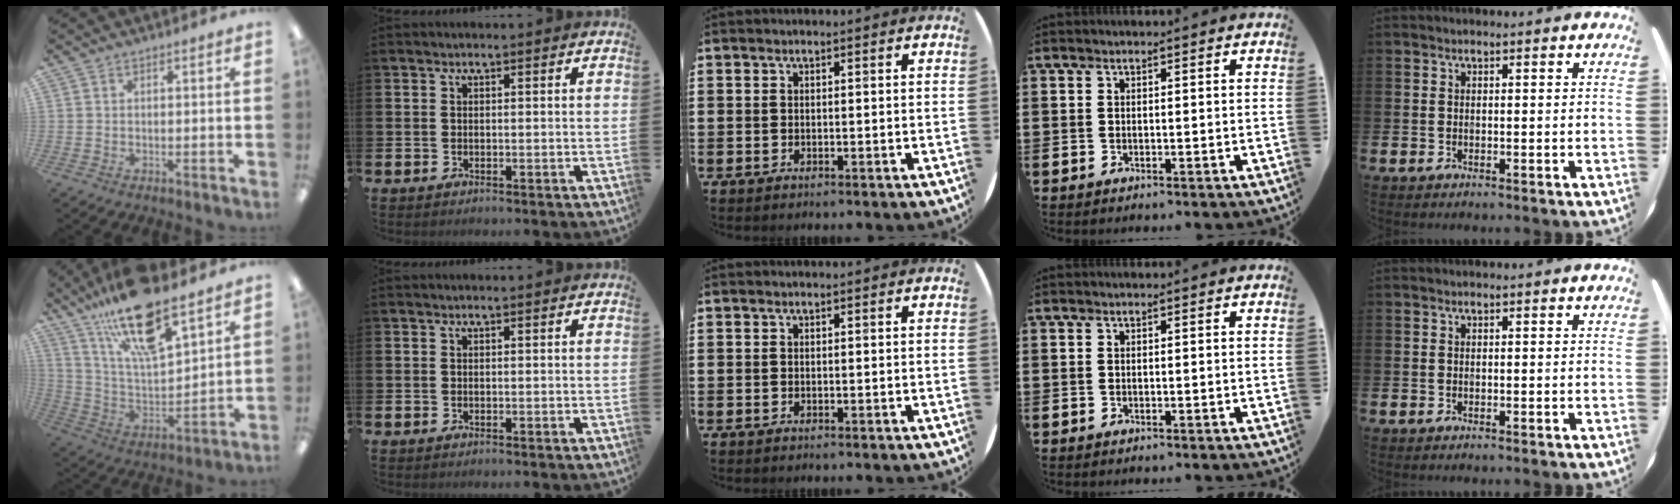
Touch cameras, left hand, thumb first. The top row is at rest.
{"thumb": {"total": 19.6, "force": [14.3, 5.6, 12.3], "torque": [-0.225, -0.081, 0.245]}}